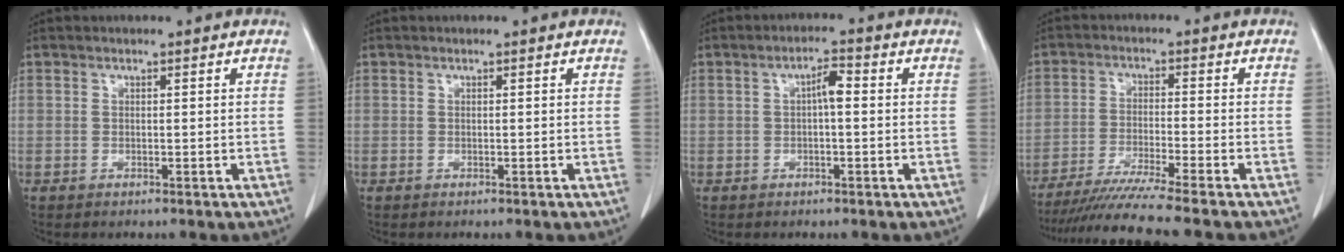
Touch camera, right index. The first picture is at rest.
{"total": 0.0}
{"total": 3.0, "force": [0.2, 0.7, 2.9], "torque": [-0.048, 0.009, 0.001]}
{"total": 11.4, "force": [-9.7, -2.1, 5.5], "torque": [-0.072, -0.033, -0.157]}